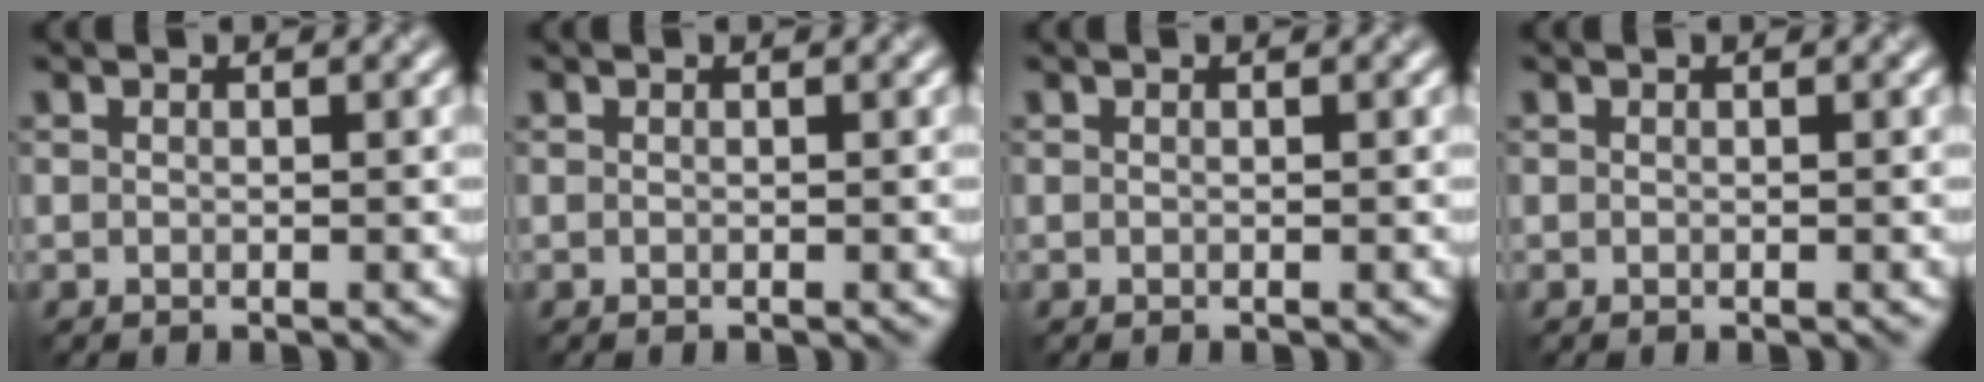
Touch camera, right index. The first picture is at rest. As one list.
[{"total": 0.0}, {"total": 0.0}, {"total": 0.0}]